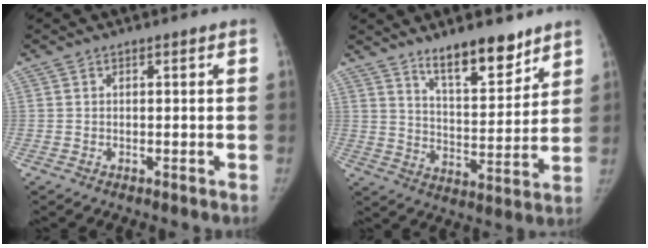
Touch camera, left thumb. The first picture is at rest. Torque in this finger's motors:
{"motor_torque": [0.53, -0.32, 0.85, -1.17, 0.05]}